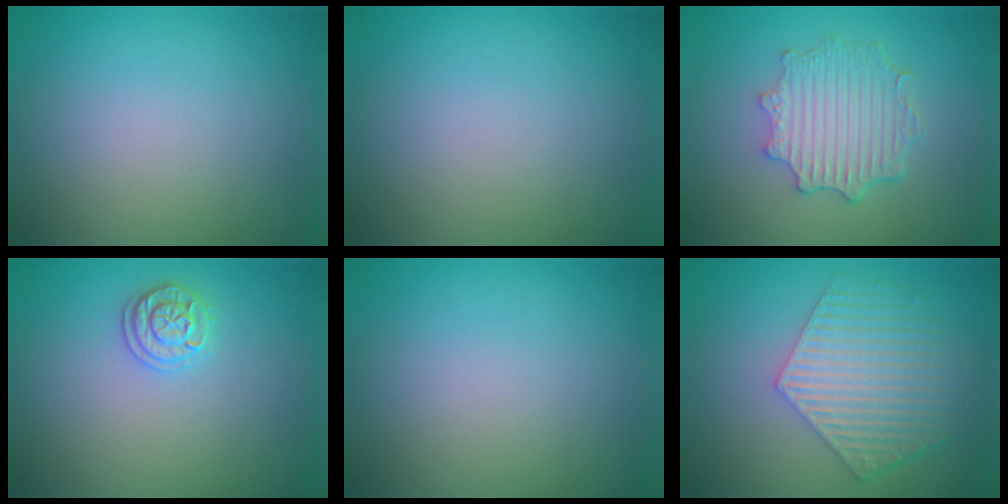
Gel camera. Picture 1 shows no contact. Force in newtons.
{"total": 0.0}
{"total": 4.7, "press": 3.7, "slide": 2.8}
{"total": 1.9, "press": 1.9, "slide": 0.2}
{"total": 0.0}
{"total": 6.1, "press": 4.7, "slide": 3.9}